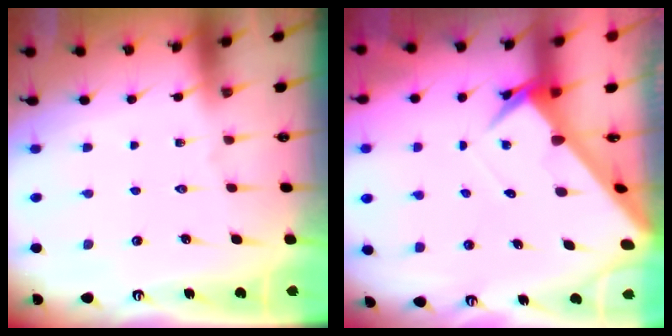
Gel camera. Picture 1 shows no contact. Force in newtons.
{"total": 4.4, "press": 4.4, "slide": 0.3}